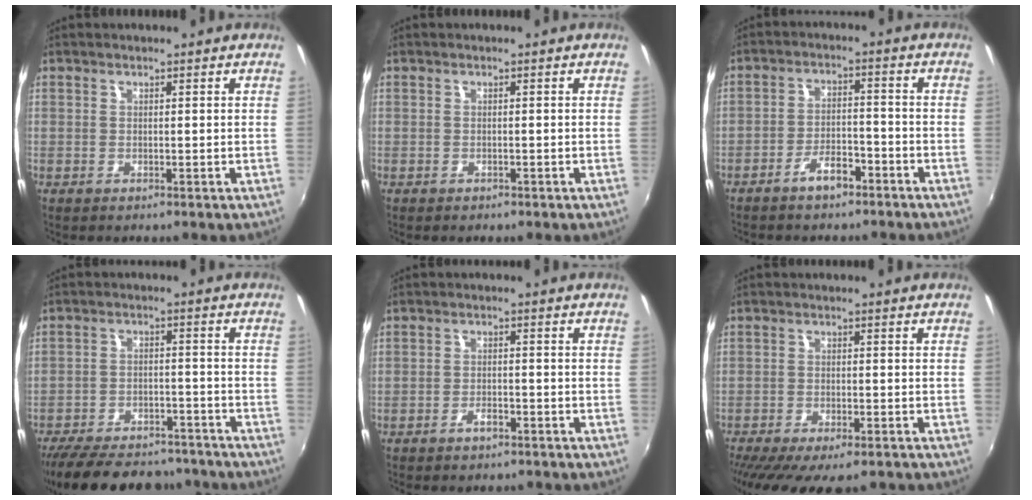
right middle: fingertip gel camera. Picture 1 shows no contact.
{"total": 0.9, "force": [-0.7, 0.6, 0.2], "torque": [-0.009, -0.001, -0.009]}
{"total": 5.3, "force": [-4.0, 2.1, 2.7], "torque": [-0.061, 0.011, -0.062]}
{"total": 22.9, "force": [-19.2, 8.1, 9.4], "torque": [-0.199, 0.000, -0.263]}
{"total": 2.9, "force": [-2.4, 1.1, 1.2], "torque": [-0.031, 0.001, -0.038]}
{"total": 14.6, "force": [-11.6, 4.2, 7.9], "torque": [-0.164, -0.050, -0.173]}